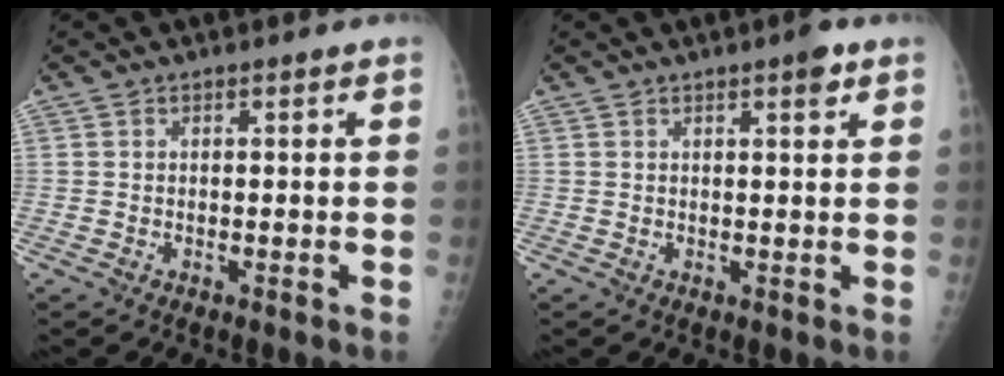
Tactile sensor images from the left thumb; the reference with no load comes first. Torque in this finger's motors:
{"motor_torque": [0.43, 0.52, 0.58, -0.06, 0.03]}